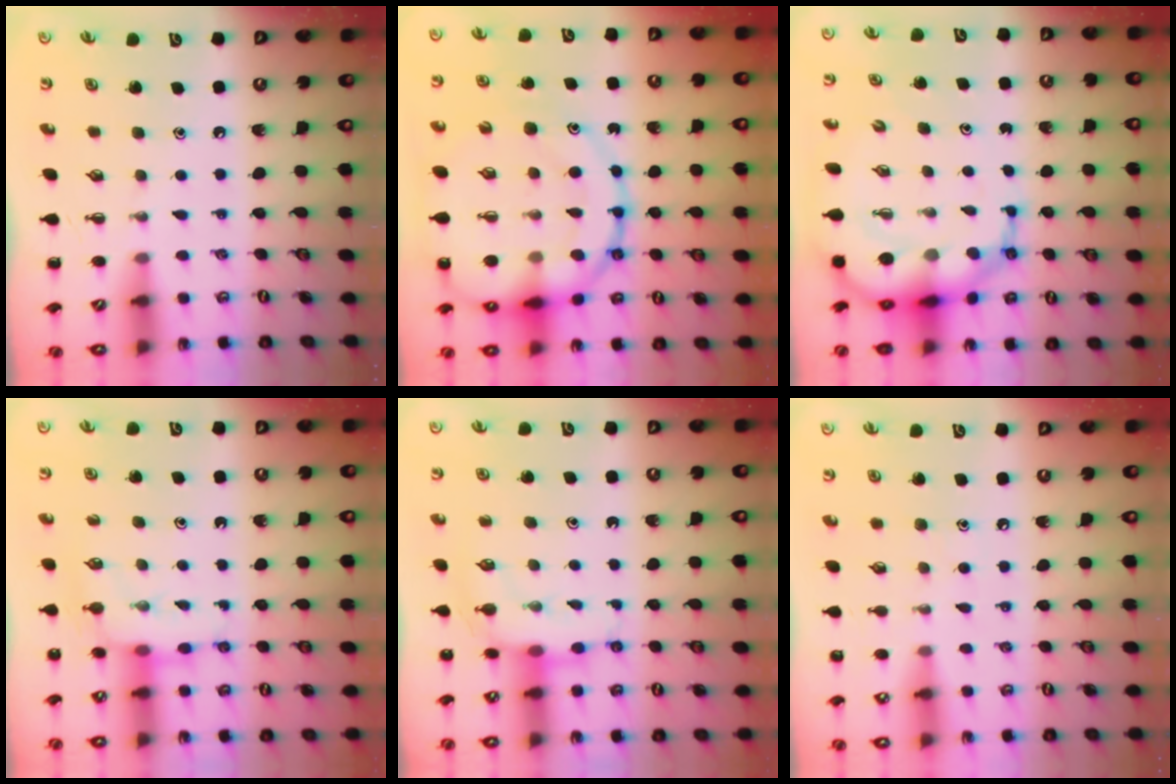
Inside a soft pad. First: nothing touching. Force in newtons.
{"total": 23.5, "press": 23.3, "slide": 3.2}
{"total": 11.7, "press": 11.1, "slide": 3.5}
{"total": 8.4, "press": 8.4, "slide": 0.5}
{"total": 7.6, "press": 7.6, "slide": 0.6}
{"total": 6.3, "press": 6.1, "slide": 1.7}